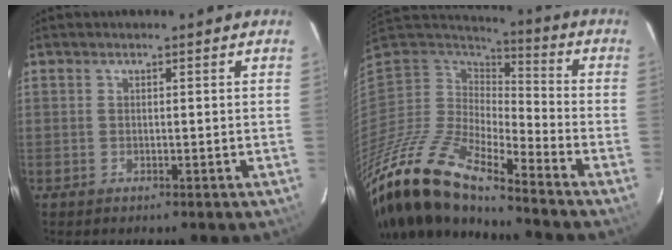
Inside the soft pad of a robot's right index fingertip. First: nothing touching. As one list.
[{"total": 20.8, "force": [-16.5, 3.6, 12.1], "torque": [-0.237, -0.042, -0.329]}]